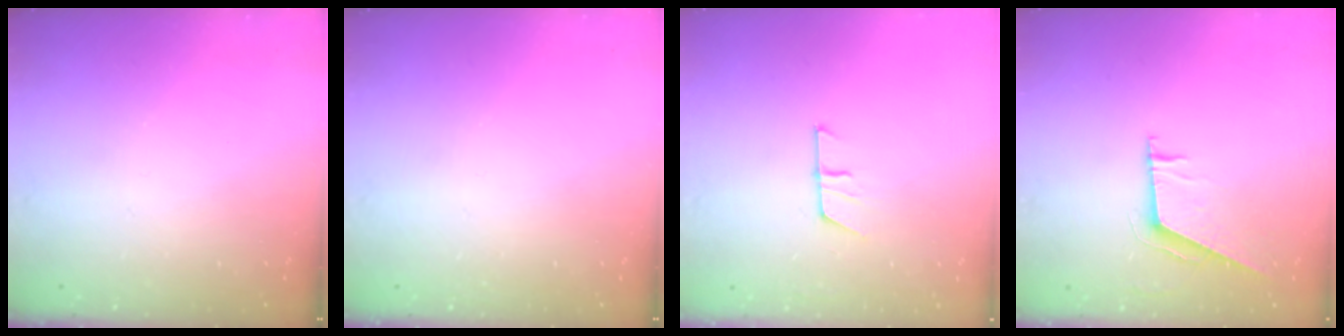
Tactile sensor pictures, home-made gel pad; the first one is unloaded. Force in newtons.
{"total": 0.0}
{"total": 7.8, "press": 7.8, "slide": 0.4}
{"total": 6.3, "press": 6.3, "slide": 0.7}